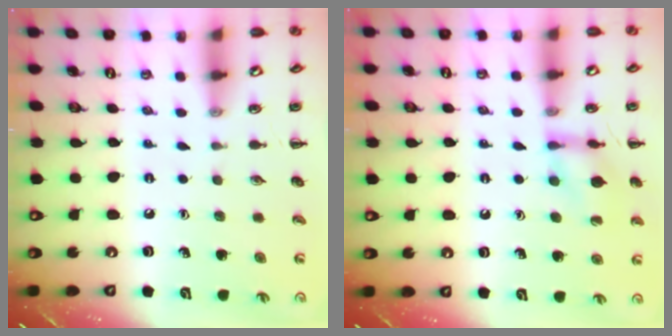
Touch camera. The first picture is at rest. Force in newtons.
{"total": 12.1, "press": 12.0, "slide": 1.8}